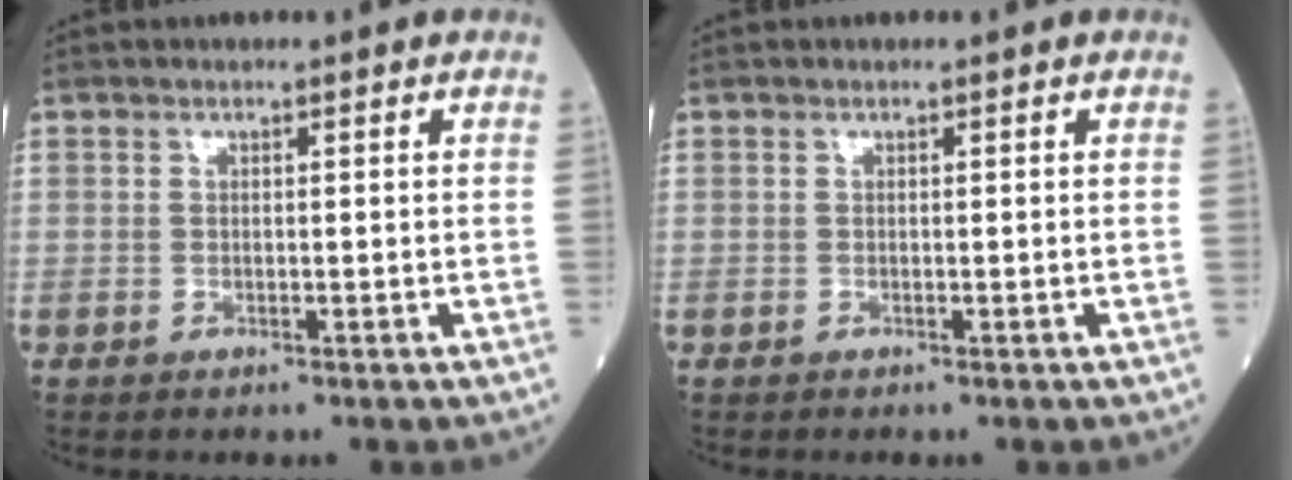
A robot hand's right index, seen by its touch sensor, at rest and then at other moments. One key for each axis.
{"total": 0.0}